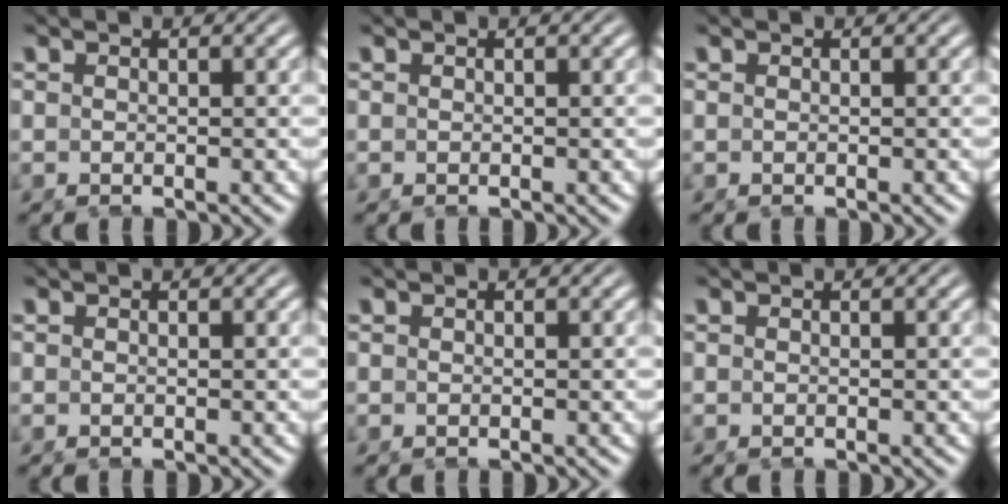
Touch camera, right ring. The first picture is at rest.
{"total": 0.0}
{"total": 0.0}
{"total": 0.0}
{"total": 0.0}
{"total": 0.0}